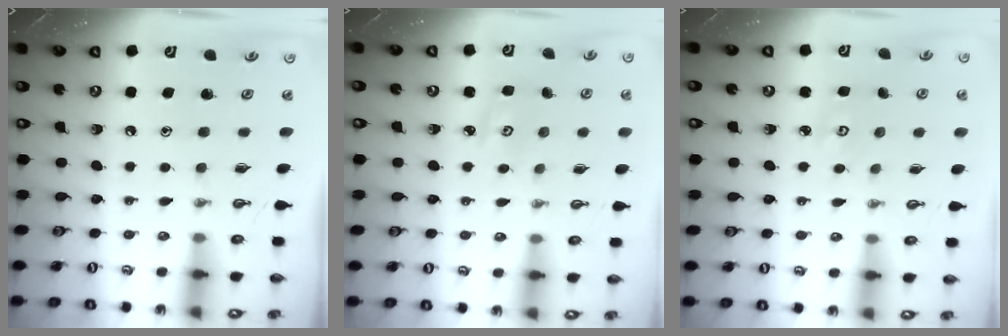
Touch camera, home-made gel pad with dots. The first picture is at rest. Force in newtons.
{"total": 2.7, "press": 2.7, "slide": 0.4}
{"total": 3.7, "press": 3.7, "slide": 0.4}